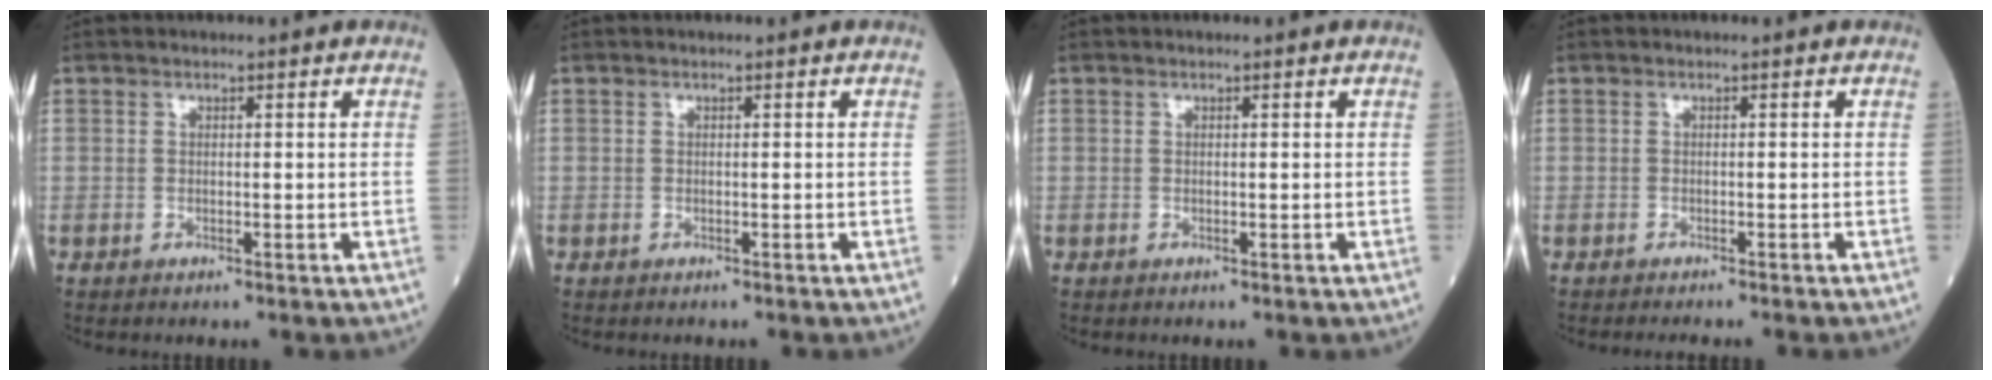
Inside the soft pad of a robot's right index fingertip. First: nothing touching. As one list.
[{"total": 0.0}, {"total": 0.0}, {"total": 3.8, "force": [-3.4, -0.1, 1.7], "torque": [-0.016, -0.003, -0.044]}]